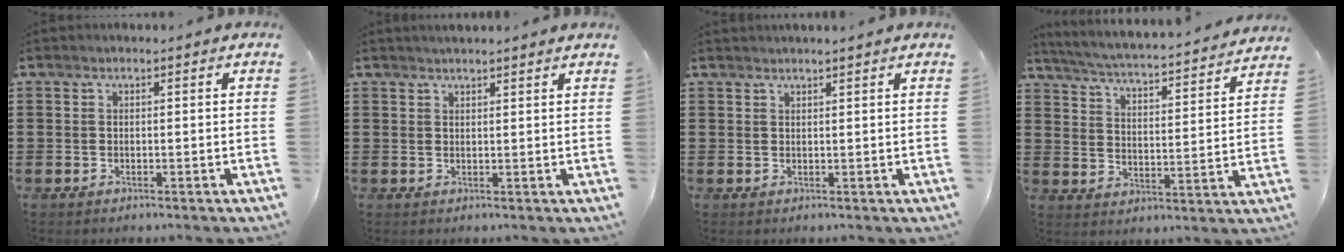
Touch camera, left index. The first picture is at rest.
{"total": 1.4, "force": [1.4, 0.0, 0.3], "torque": [-0.008, 0.003, 0.028]}
{"total": 1.2, "force": [1.2, -0.2, 0.3], "torque": [-0.005, -0.002, 0.023]}
{"total": 4.0, "force": [3.7, -0.6, 1.1], "torque": [-0.042, -0.035, 0.054]}